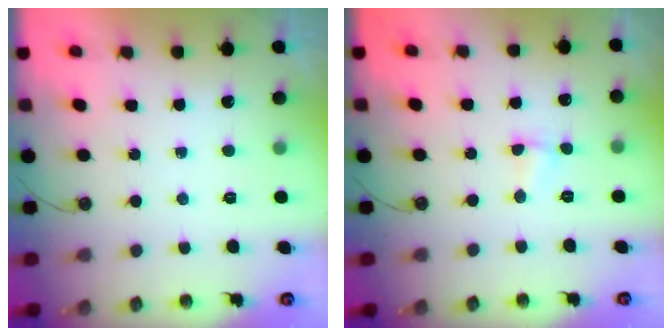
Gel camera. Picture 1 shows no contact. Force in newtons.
{"total": 2.0, "press": 1.9, "slide": 0.5}